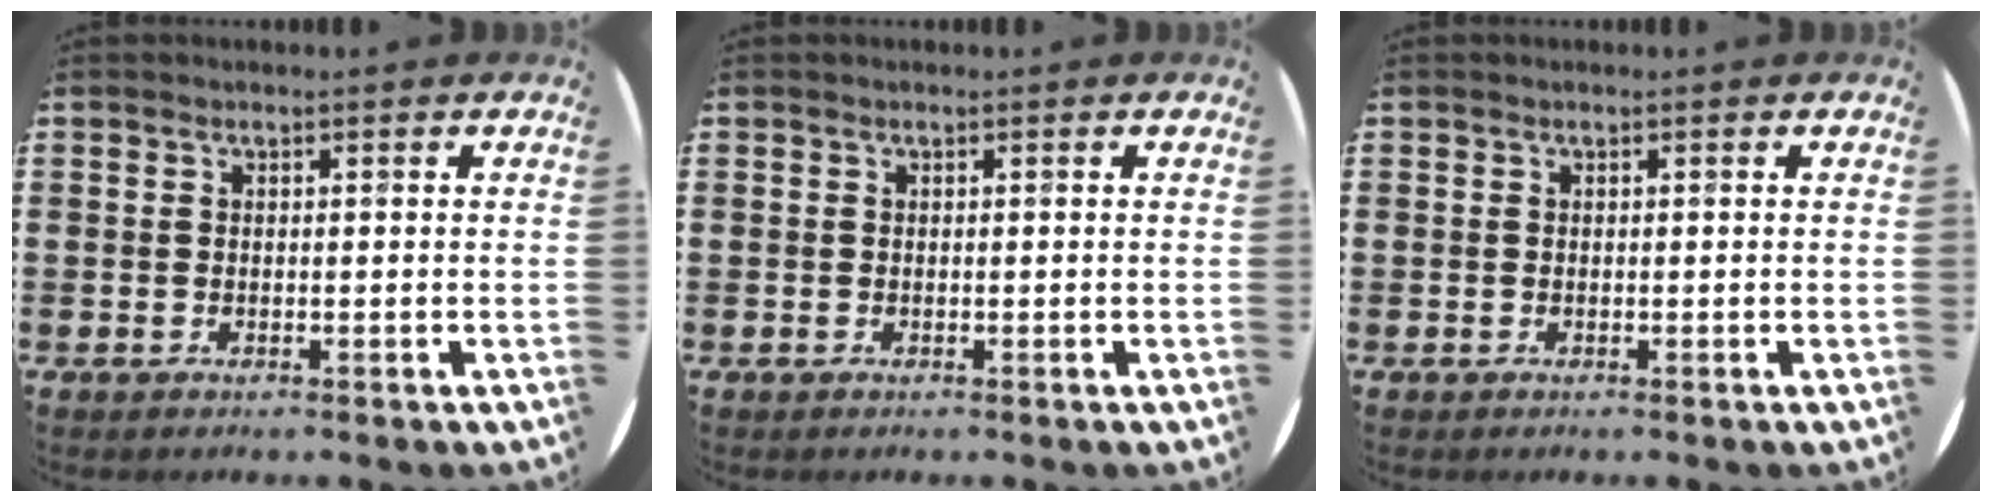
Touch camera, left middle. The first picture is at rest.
{"total": 0.0}
{"total": 0.0}